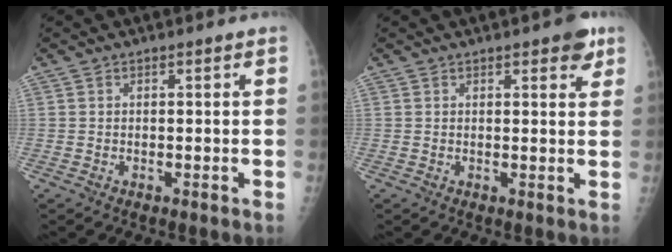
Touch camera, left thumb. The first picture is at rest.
{"total": 4.4, "force": [2.7, 1.6, 3.2], "torque": [-0.024, -0.009, 0.028]}